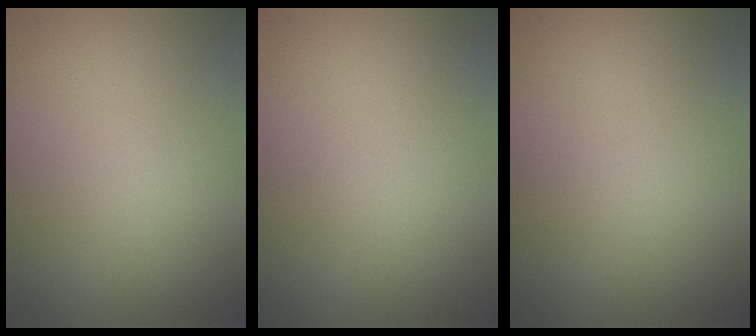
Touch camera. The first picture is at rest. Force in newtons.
{"total": 0.0}
{"total": 0.0}